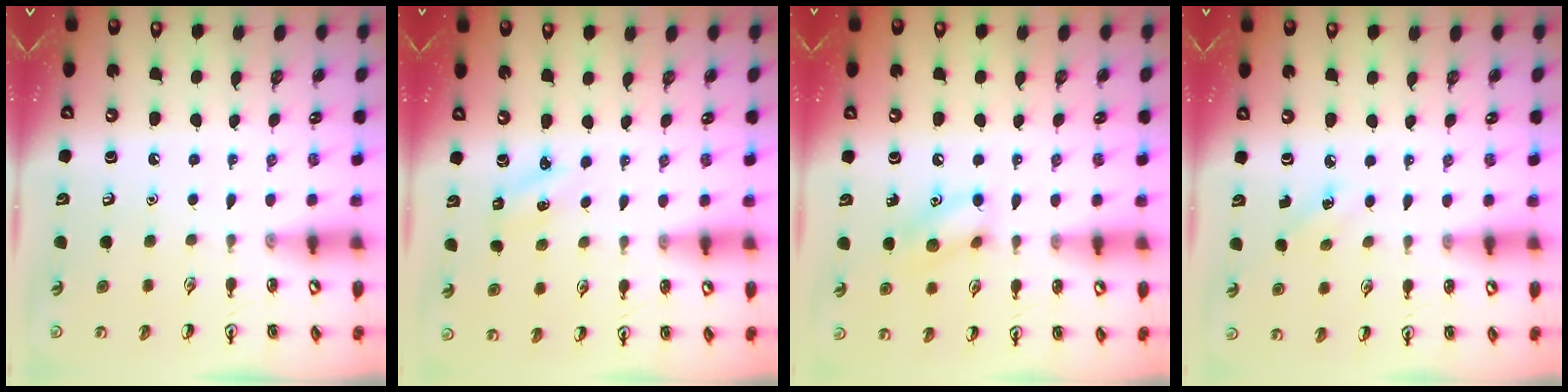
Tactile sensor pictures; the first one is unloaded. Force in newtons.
{"total": 1.6, "press": 1.5, "slide": 0.6}
{"total": 9.2, "press": 9.2, "slide": 1.1}
{"total": 1.9, "press": 1.8, "slide": 0.7}